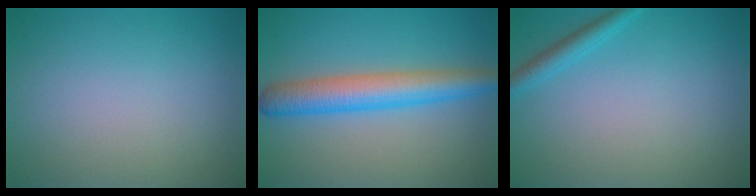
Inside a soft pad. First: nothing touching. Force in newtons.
{"total": 5.6, "press": 5.6, "slide": 0.1}
{"total": 1.9, "press": 1.9, "slide": 0.1}